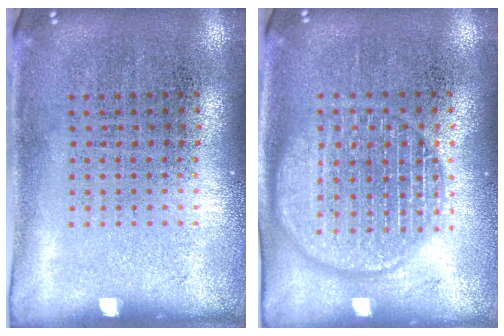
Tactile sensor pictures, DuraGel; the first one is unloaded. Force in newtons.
{"total": 3.3, "press": 3.2, "slide": 0.5}